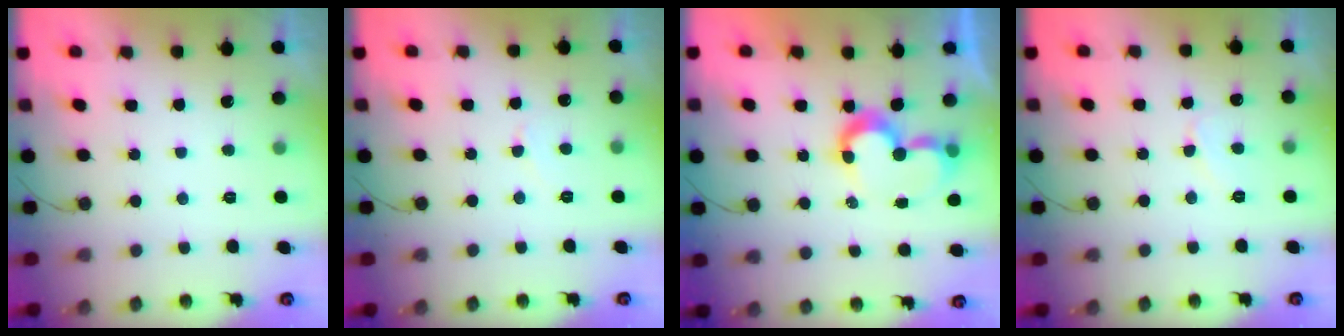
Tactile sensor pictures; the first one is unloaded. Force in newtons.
{"total": 3.1, "press": 3.1, "slide": 0.4}
{"total": 7.6, "press": 7.6, "slide": 0.6}
{"total": 3.8, "press": 3.8, "slide": 0.6}